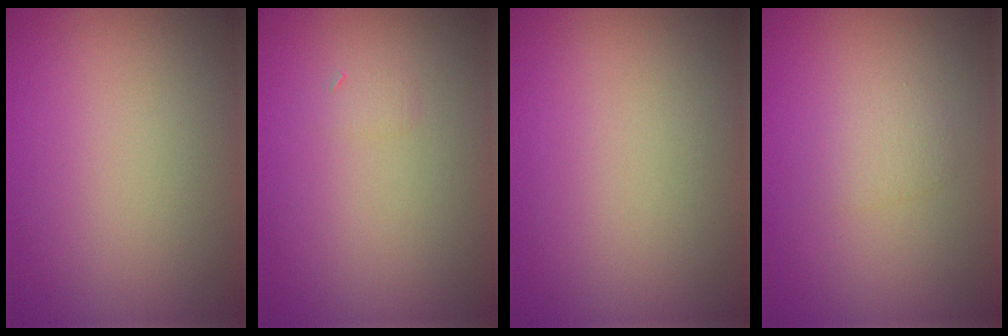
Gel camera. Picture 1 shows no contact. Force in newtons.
{"total": 0.7, "press": 0.7, "slide": 0.0}
{"total": 0.0}
{"total": 1.4, "press": 1.4, "slide": 0.1}